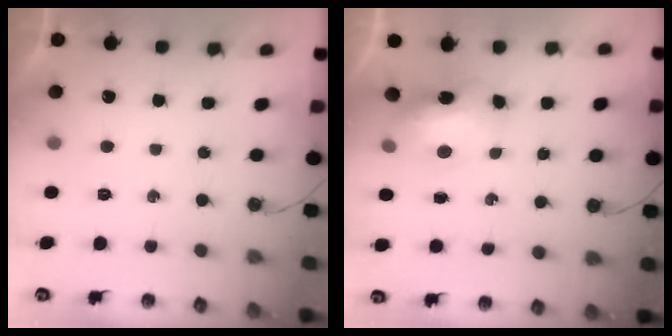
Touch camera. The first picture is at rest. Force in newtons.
{"total": 10.8, "press": 10.7, "slide": 1.1}